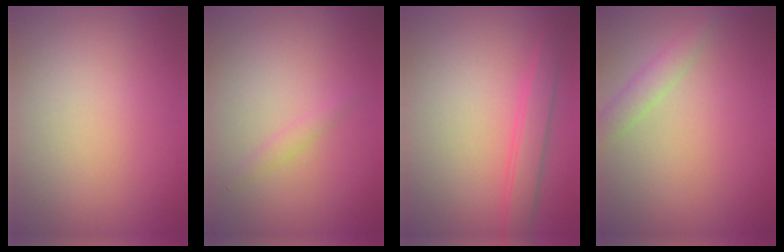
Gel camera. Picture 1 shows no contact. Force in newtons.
{"total": 0.8, "press": 0.8, "slide": 0.1}
{"total": 2.3, "press": 2.3, "slide": 0.1}
{"total": 1.8, "press": 1.8, "slide": 0.1}